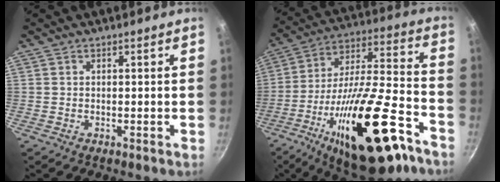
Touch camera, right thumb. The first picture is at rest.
{"total": 29.5, "force": [-15.0, 10.3, 23.2], "torque": [-0.352, 0.065, -0.238]}